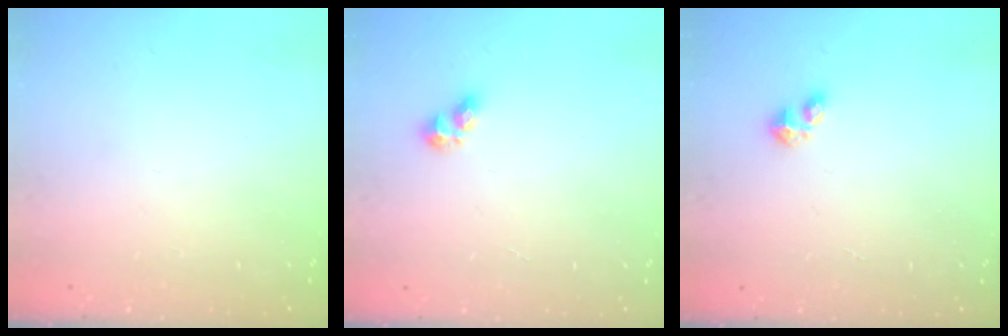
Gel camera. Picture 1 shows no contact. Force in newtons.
{"total": 4.8, "press": 4.8, "slide": 0.6}
{"total": 2.9, "press": 2.9, "slide": 0.5}